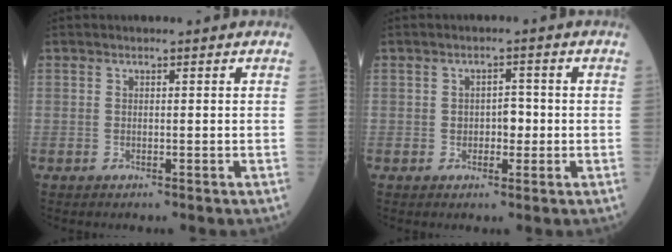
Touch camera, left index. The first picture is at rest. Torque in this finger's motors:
{"motor_torque": [-0.05, 0.09, 0.08, 0.00]}